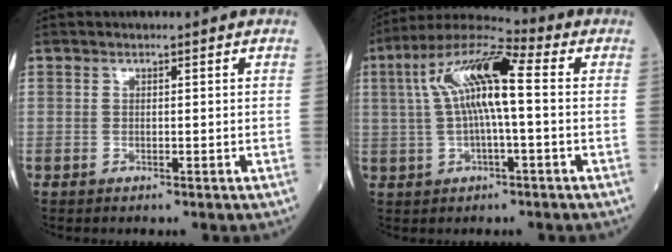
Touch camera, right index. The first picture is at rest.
{"total": 12.2, "force": [1.6, 2.1, 11.9], "torque": [-0.236, 0.033, 0.023]}